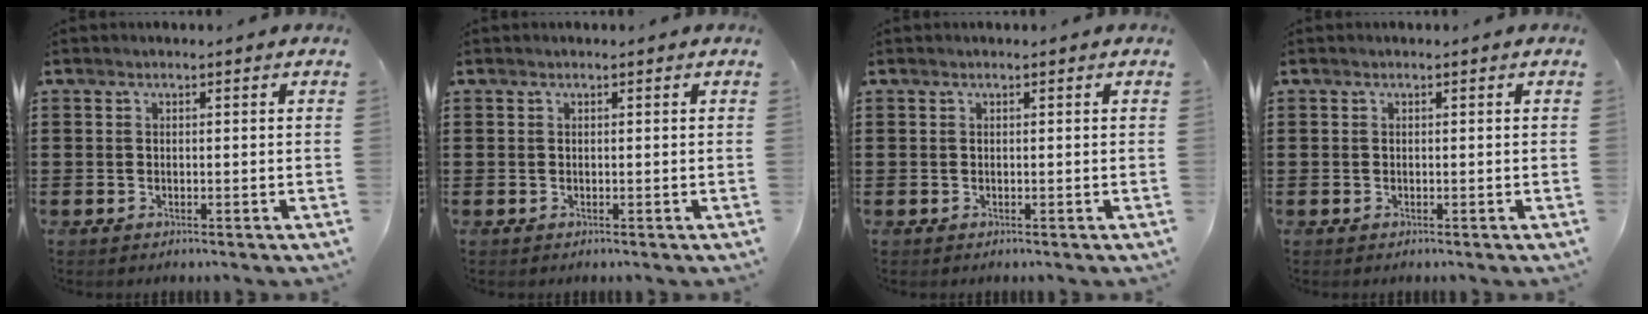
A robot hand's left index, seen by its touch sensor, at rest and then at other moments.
{"total": 0.0}
{"total": 0.0}
{"total": 0.0}